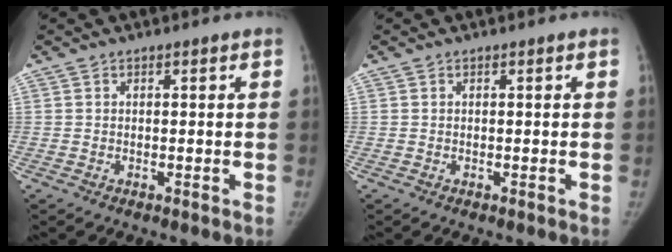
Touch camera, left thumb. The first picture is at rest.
{"total": 0.0}